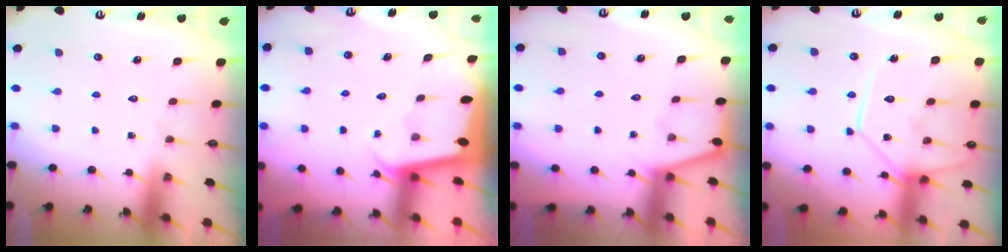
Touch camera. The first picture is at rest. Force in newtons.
{"total": 1.7, "press": 1.7, "slide": 0.1}
{"total": 2.3, "press": 2.3, "slide": 0.2}
{"total": 12.7, "press": 12.7, "slide": 1.2}